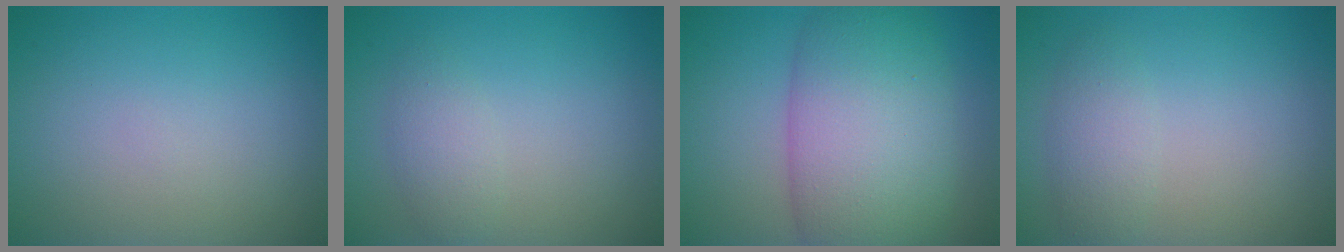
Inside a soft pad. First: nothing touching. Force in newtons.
{"total": 1.9, "press": 1.9, "slide": 0.1}
{"total": 11.1, "press": 11.1, "slide": 0.4}
{"total": 2.1, "press": 2.1, "slide": 0.2}